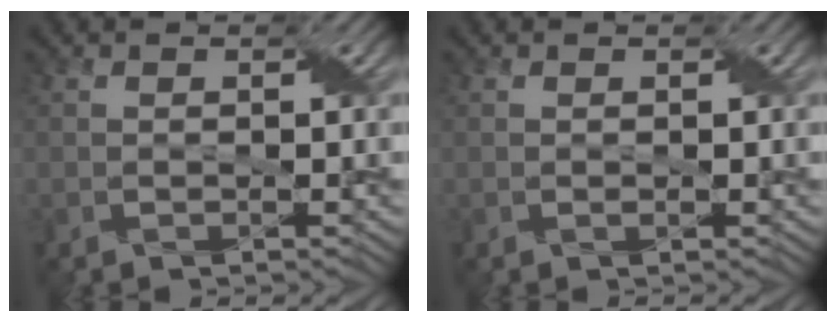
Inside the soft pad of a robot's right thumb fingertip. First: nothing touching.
{"total": 0.0}